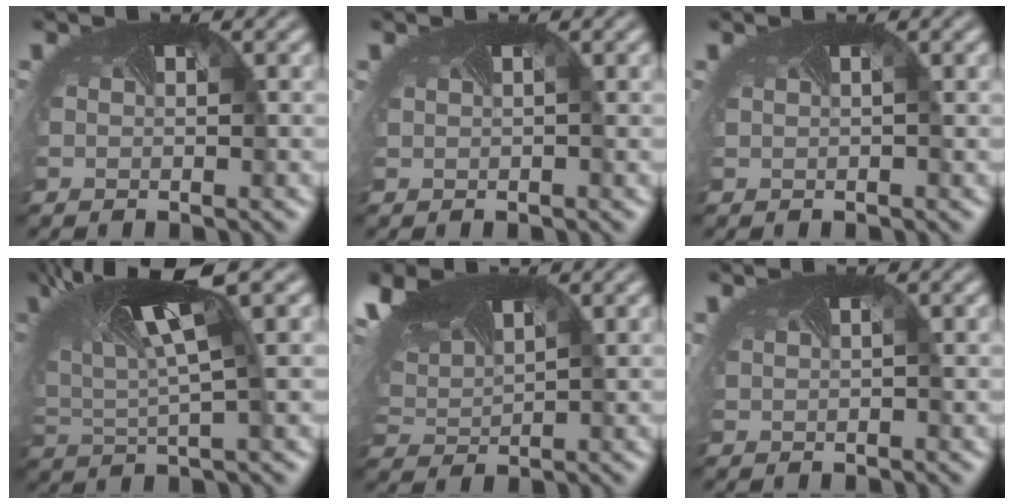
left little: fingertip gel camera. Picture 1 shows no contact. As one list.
[{"total": 0.6, "force": [0.2, 0.4, 0.3], "torque": [-0.009, 0.010, 0.003]}, {"total": 0.5, "force": [0.2, 0.3, 0.3], "torque": [-0.008, 0.009, 0.002]}, {"total": 9.3, "force": [4.1, 2.7, 7.9], "torque": [-0.175, 0.019, 0.076]}, {"total": 8.4, "force": [5.1, 3.8, 5.5], "torque": [-0.133, 0.024, 0.085]}, {"total": 1.1, "force": [0.5, 0.7, 0.8], "torque": [-0.018, 0.013, 0.005]}]